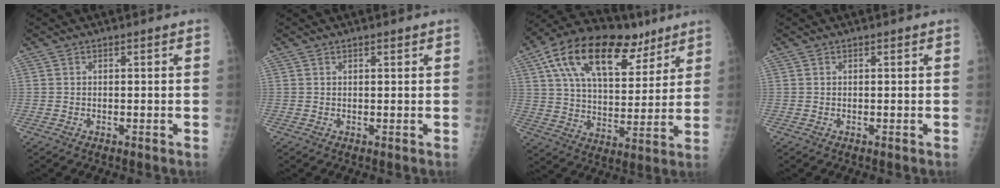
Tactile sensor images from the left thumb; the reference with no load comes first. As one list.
[{"total": 0.8, "force": [0.6, 0.2, 0.4], "torque": [-0.007, -0.002, 0.009]}, {"total": 23.0, "force": [12.3, 12.0, 15.2], "torque": [-0.227, -0.008, 0.209]}, {"total": 0.0}]